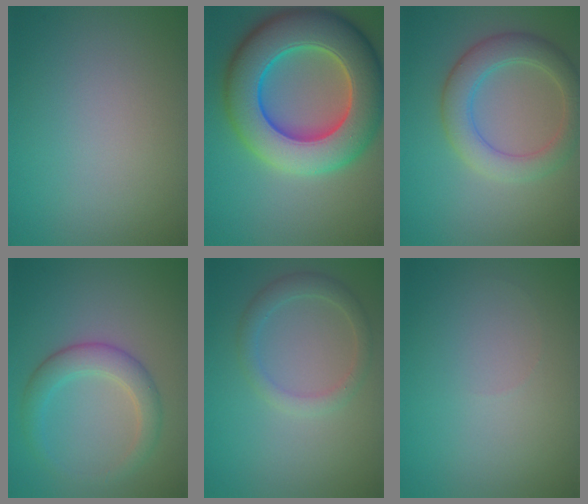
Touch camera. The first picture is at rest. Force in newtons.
{"total": 13.3, "press": 13.1, "slide": 2.1}
{"total": 4.7, "press": 4.6, "slide": 0.4}
{"total": 3.3, "press": 3.3, "slide": 0.1}
{"total": 2.2, "press": 2.2, "slide": 0.1}
{"total": 0.0}